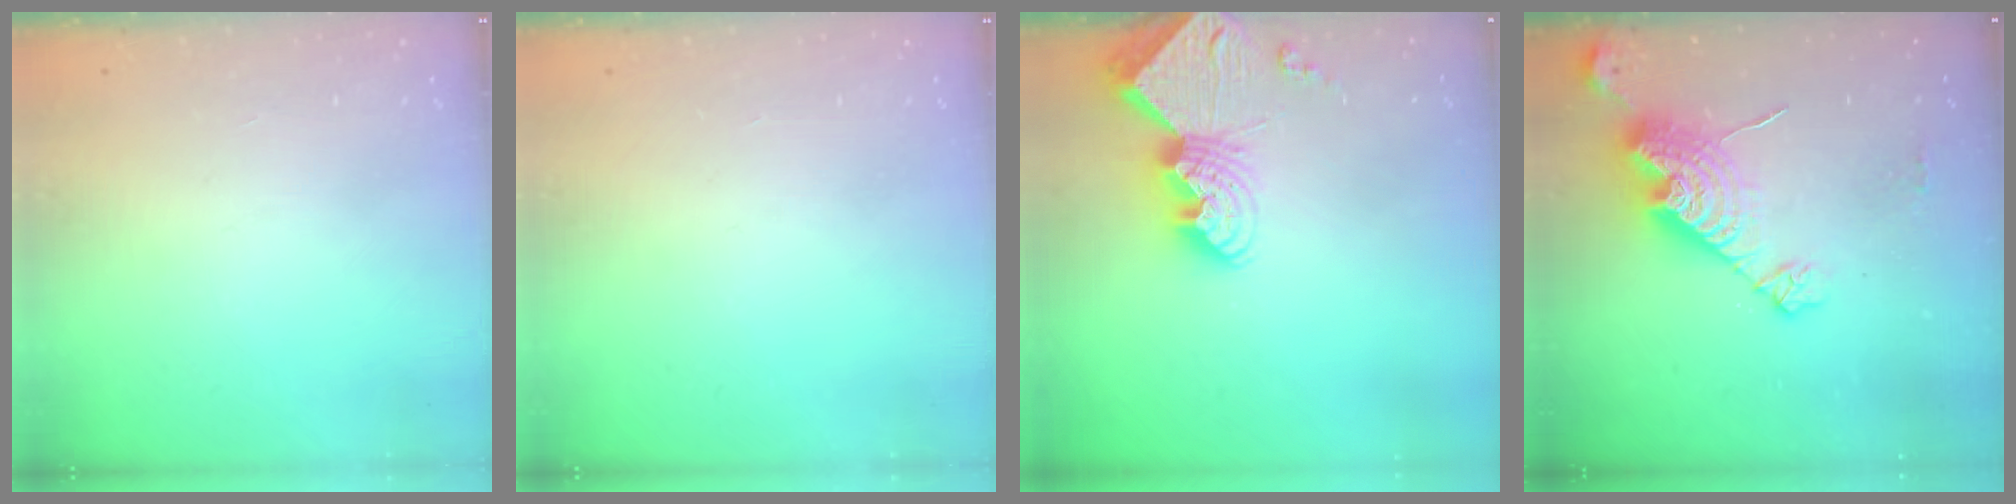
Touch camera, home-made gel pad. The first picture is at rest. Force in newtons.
{"total": 0.0}
{"total": 11.3, "press": 11.2, "slide": 1.0}
{"total": 15.9, "press": 15.8, "slide": 1.3}